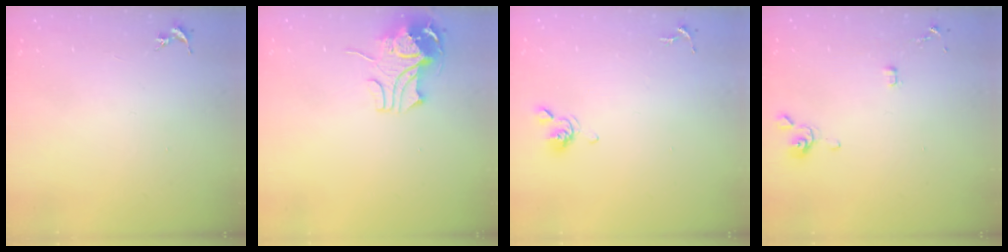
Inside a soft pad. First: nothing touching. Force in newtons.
{"total": 9.8, "press": 9.7, "slide": 1.2}
{"total": 6.0, "press": 5.9, "slide": 1.2}
{"total": 3.4, "press": 3.4, "slide": 0.7}